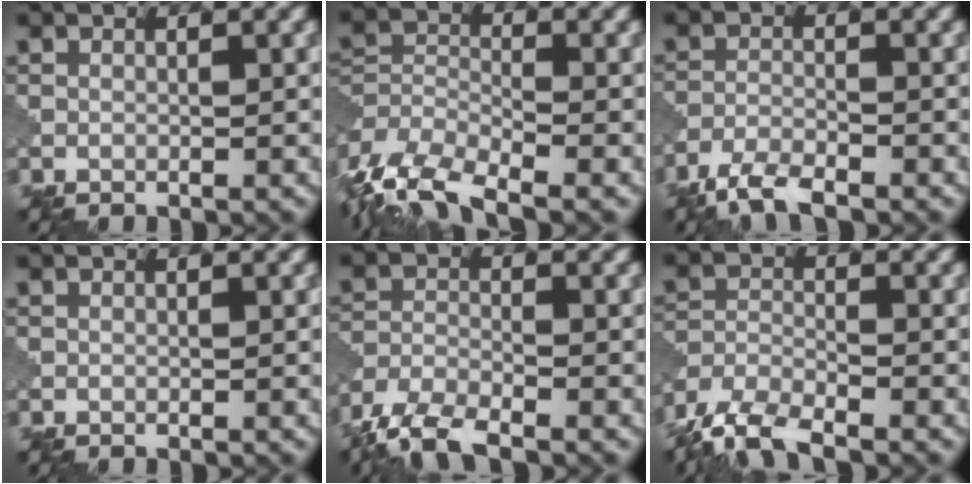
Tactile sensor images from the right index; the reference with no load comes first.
{"total": 8.8, "force": [-6.4, 3.4, 5.0], "torque": [-0.096, -0.008, -0.123]}
{"total": 4.1, "force": [-3.4, 0.8, 2.1], "torque": [-0.045, -0.006, -0.075]}
{"total": 0.0}
{"total": 5.6, "force": [-4.6, 1.4, 2.9], "torque": [-0.058, -0.011, -0.098]}
{"total": 6.0, "force": [-4.8, 1.7, 3.2], "torque": [-0.064, -0.010, -0.102]}